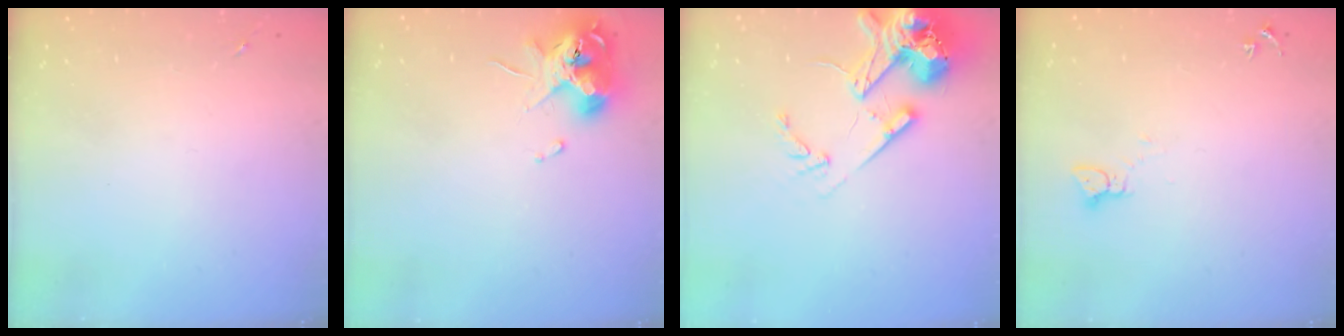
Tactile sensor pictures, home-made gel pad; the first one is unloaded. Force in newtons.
{"total": 11.4, "press": 11.3, "slide": 1.8}
{"total": 18.0, "press": 17.8, "slide": 2.8}
{"total": 2.2, "press": 2.2, "slide": 0.2}